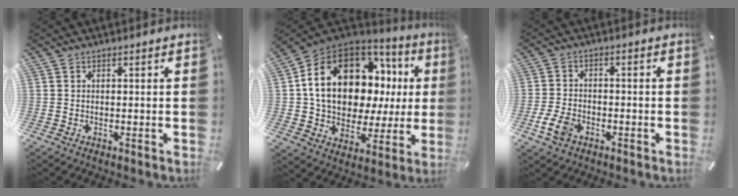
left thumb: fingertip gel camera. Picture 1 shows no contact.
{"total": 18.8, "force": [5.7, 13.1, 12.2], "torque": [-0.223, -0.034, 0.101]}
{"total": 5.5, "force": [-2.7, 3.6, 3.3], "torque": [-0.082, 0.008, -0.053]}